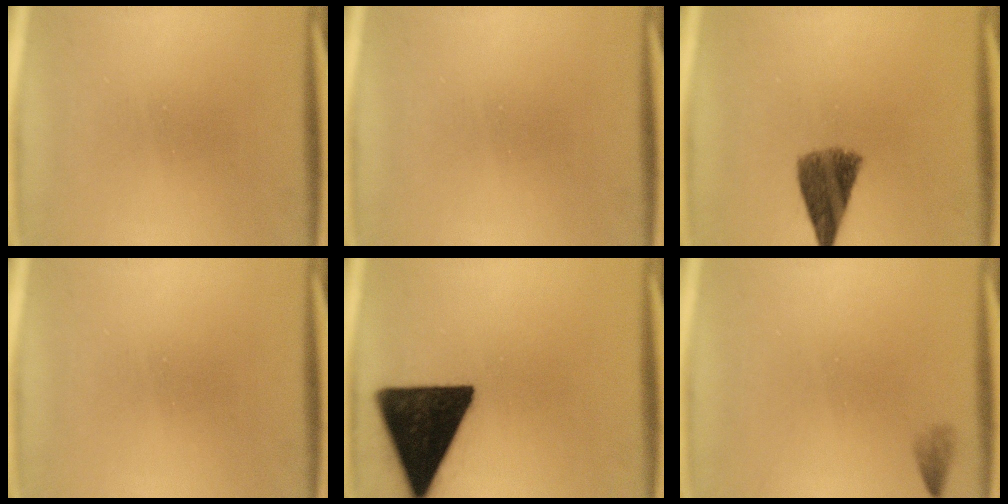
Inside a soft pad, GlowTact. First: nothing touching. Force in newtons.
{"total": 0.0}
{"total": 8.8}
{"total": 0.0}
{"total": 18.4}
{"total": 1.4}